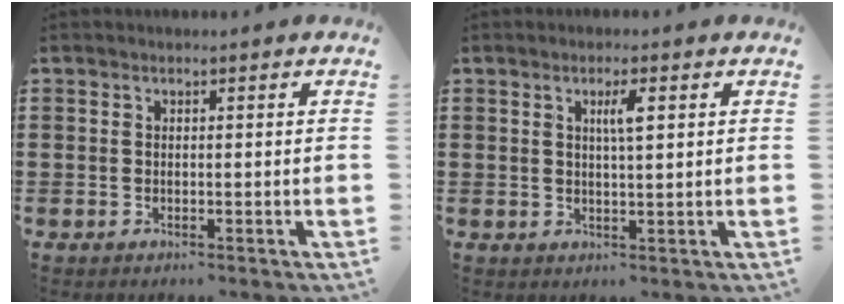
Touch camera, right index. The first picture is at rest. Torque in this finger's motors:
{"motor_torque": [0.12, -0.08, 0.09, 0.04]}